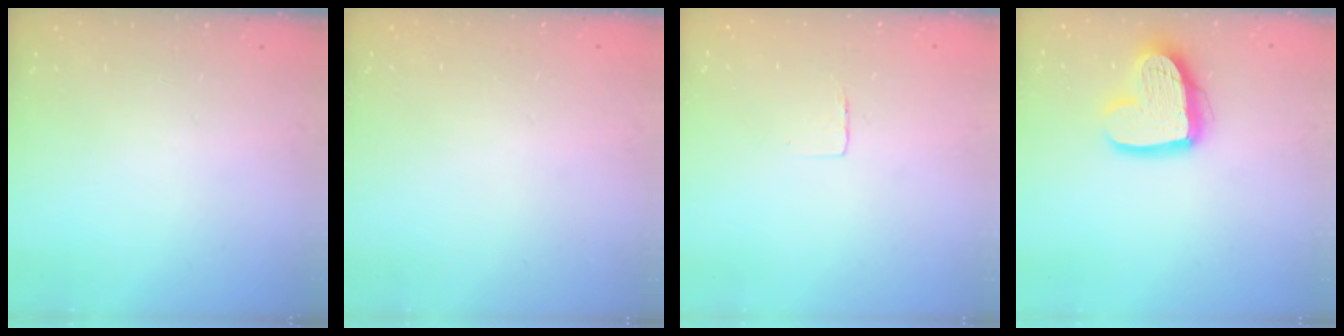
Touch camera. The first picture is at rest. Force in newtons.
{"total": 0.0}
{"total": 3.0, "press": 3.0, "slide": 0.1}
{"total": 14.9, "press": 14.8, "slide": 1.4}